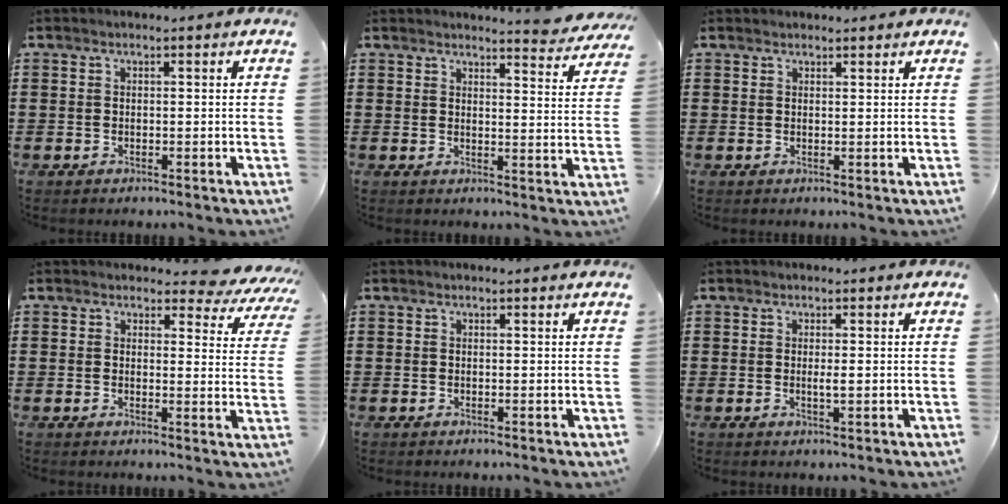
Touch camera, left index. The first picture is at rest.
{"total": 4.0, "force": [3.9, -0.1, 1.1], "torque": [-0.019, -0.024, 0.067]}
{"total": 1.0, "force": [1.0, 0.2, 0.0], "torque": [-0.003, 0.001, 0.020]}
{"total": 3.7, "force": [3.1, 1.2, 1.5], "torque": [-0.027, -0.018, 0.052]}
{"total": 0.0}
{"total": 1.2, "force": [0.1, 0.1, 1.2], "torque": [-0.024, -0.003, 0.002]}